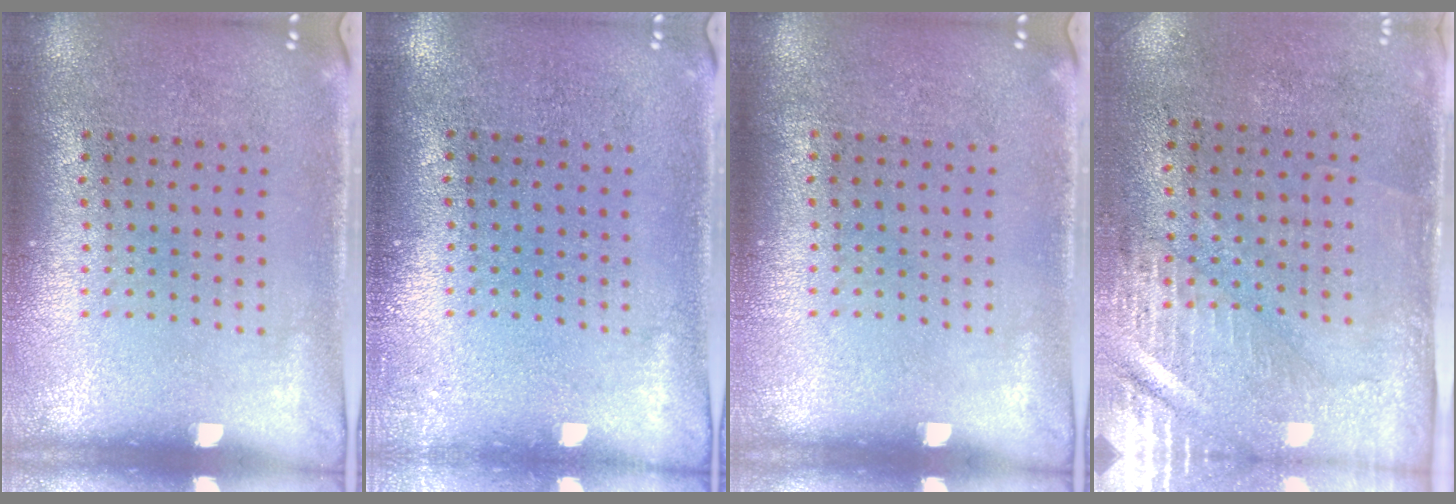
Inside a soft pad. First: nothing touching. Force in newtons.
{"total": 0.7, "press": 0.7, "slide": 0.2}
{"total": 0.0}
{"total": 3.0, "press": 2.5, "slide": 1.6}